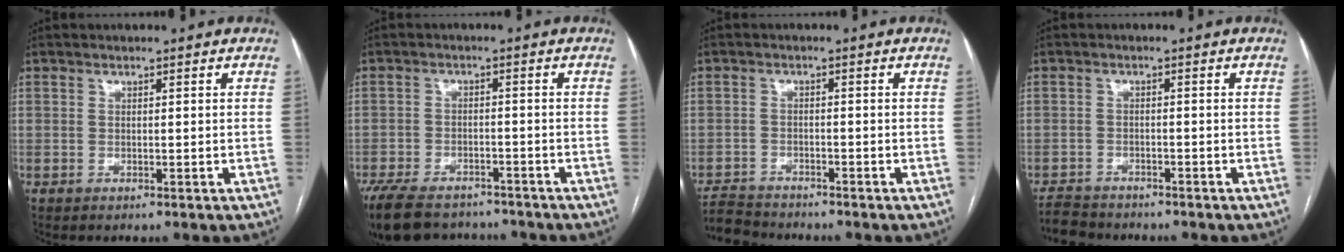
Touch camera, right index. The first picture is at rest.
{"total": 13.9, "force": [-11.3, 6.1, 5.3], "torque": [-0.123, -0.004, -0.162]}
{"total": 5.0, "force": [-5.0, 0.4, 0.0], "torque": [0.003, -0.013, -0.091]}
{"total": 4.5, "force": [-4.3, 1.1, 0.2], "torque": [-0.003, -0.013, -0.076]}